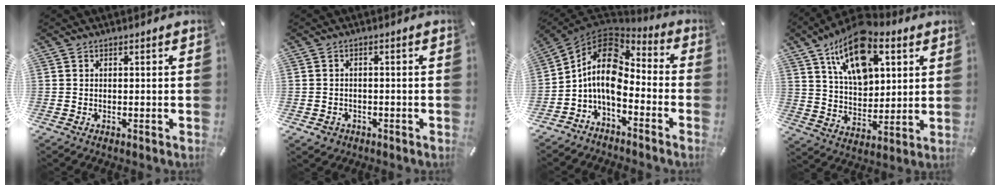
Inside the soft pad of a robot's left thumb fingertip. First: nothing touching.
{"total": 2.4, "force": [-1.2, 2.0, 0.8], "torque": [-0.013, 0.007, -0.025]}
{"total": 12.8, "force": [-1.8, 8.4, 9.5], "torque": [-0.190, 0.013, -0.035]}
{"total": 16.5, "force": [9.1, 9.7, 9.8], "torque": [-0.158, -0.036, 0.162]}